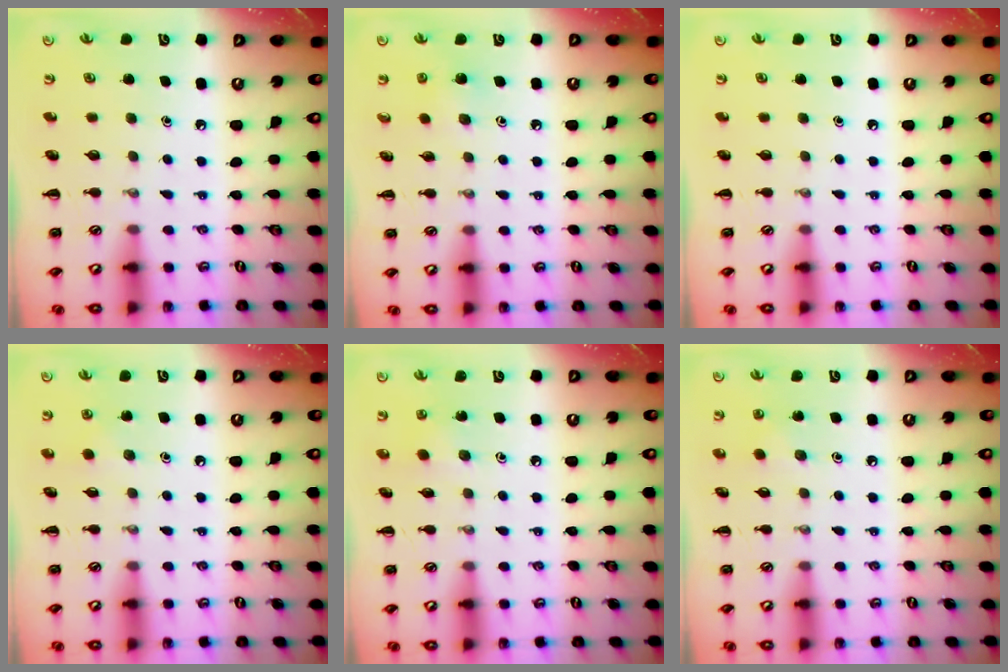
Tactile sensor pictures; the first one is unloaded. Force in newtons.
{"total": 4.9, "press": 4.6, "slide": 1.4}
{"total": 0.0}
{"total": 1.7, "press": 1.6, "slide": 0.6}
{"total": 2.1, "press": 2.1, "slide": 0.5}
{"total": 2.5, "press": 2.4, "slide": 0.8}